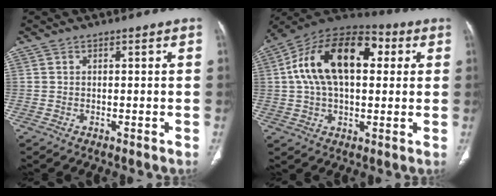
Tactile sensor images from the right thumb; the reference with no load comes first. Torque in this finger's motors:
{"motor_torque": [2.45, 2.56, 0.60, -0.16, 0.35]}